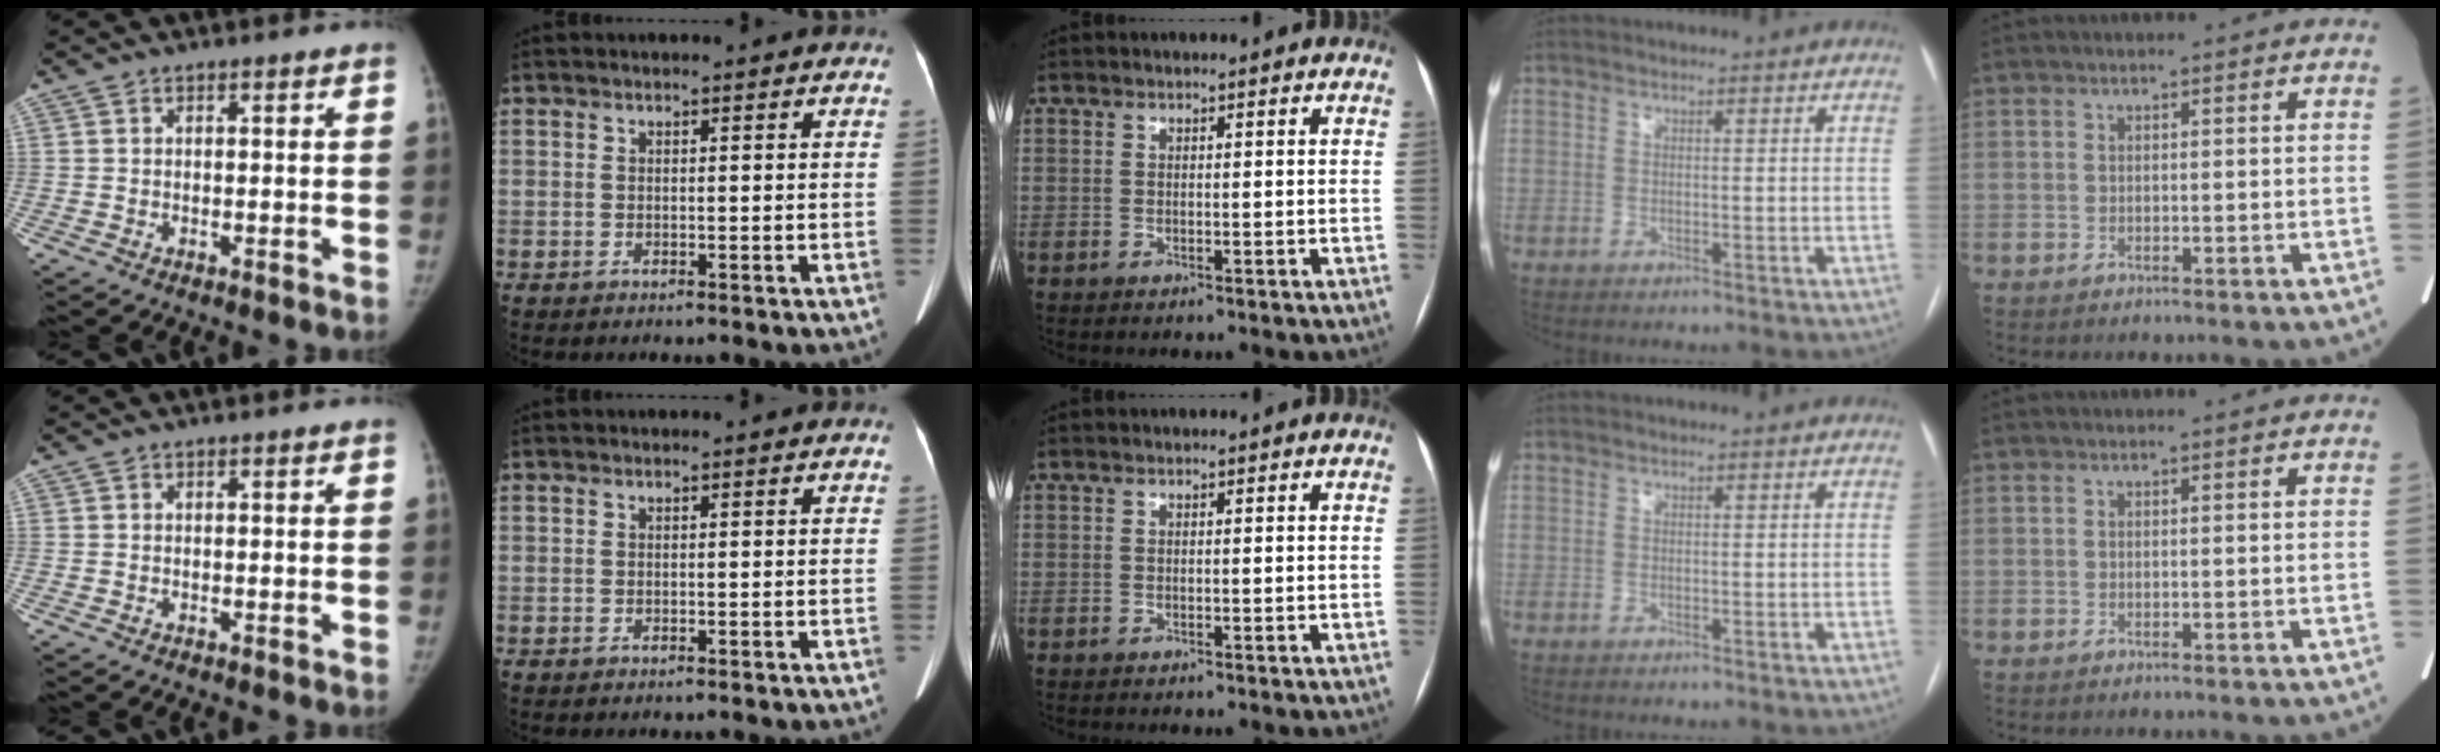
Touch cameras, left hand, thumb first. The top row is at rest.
{}